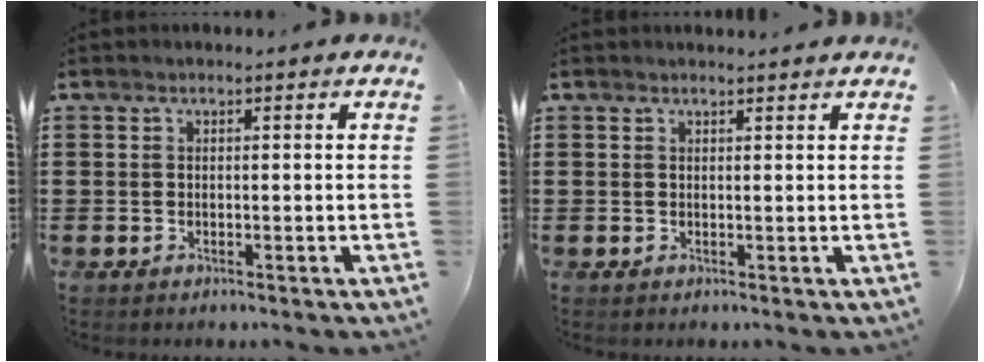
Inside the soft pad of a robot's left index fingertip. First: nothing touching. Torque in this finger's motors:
{"motor_torque": [-0.11, -0.08, -0.52, -0.02]}